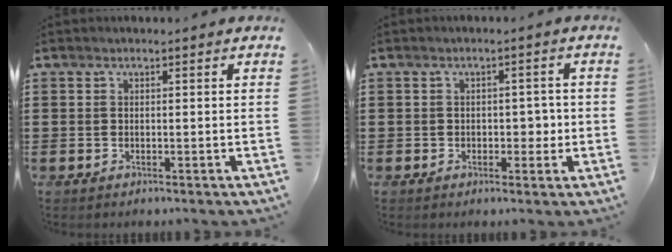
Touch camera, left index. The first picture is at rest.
{"total": 3.0, "force": [-0.2, 1.9, 2.2], "torque": [-0.030, -0.001, -0.010]}